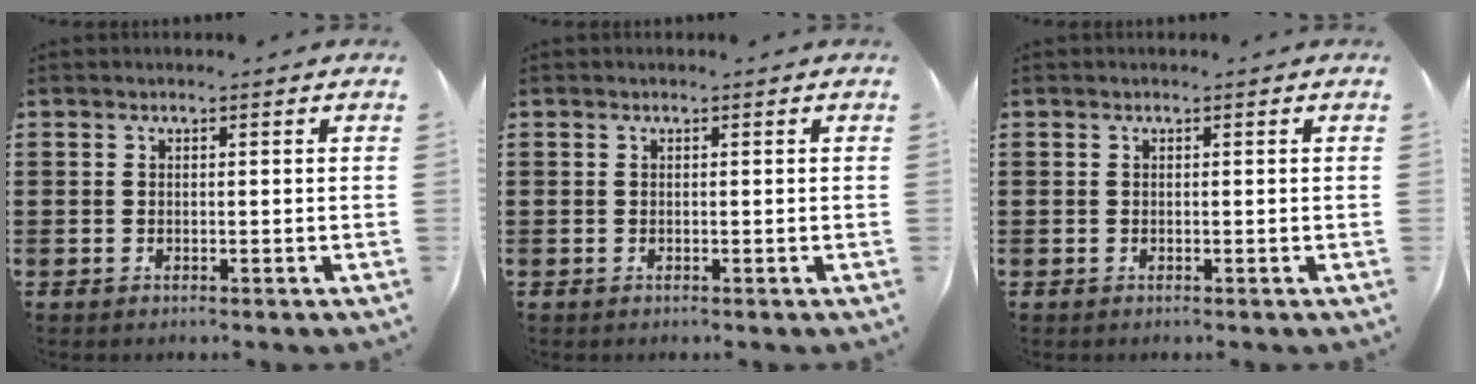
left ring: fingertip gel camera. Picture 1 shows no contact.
{"total": 0.0}
{"total": 0.0}